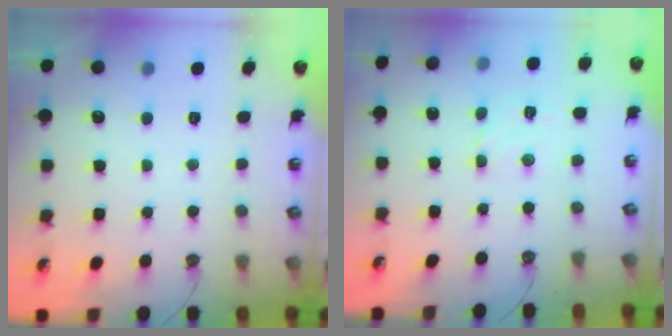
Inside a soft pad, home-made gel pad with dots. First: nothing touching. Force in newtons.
{"total": 2.3, "press": 2.3, "slide": 0.5}